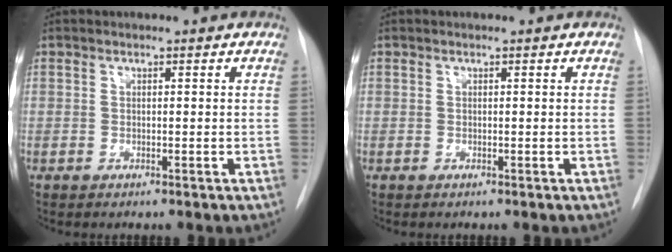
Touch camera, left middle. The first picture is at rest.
{"total": 0.0}